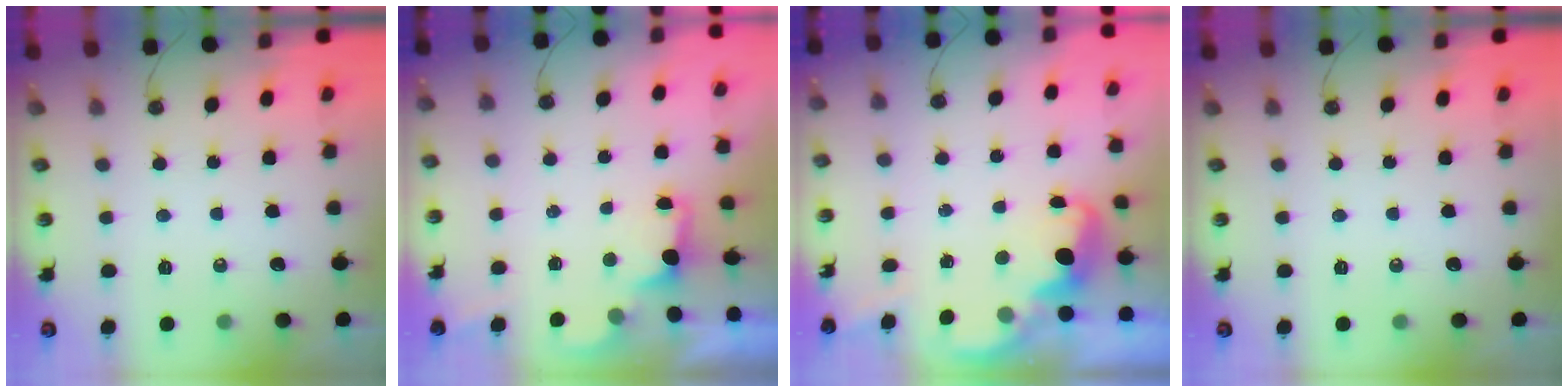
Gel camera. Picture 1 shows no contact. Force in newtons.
{"total": 2.0, "press": 1.8, "slide": 0.8}
{"total": 2.7, "press": 2.6, "slide": 0.8}
{"total": 0.0}